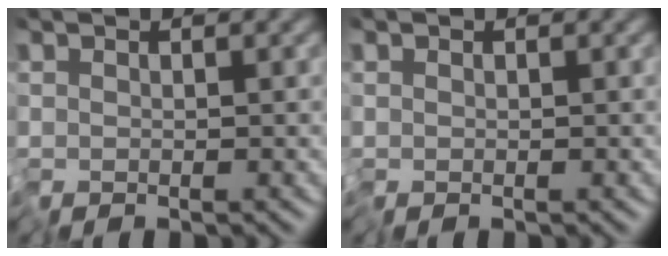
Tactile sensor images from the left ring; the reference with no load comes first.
{"total": 0.0}